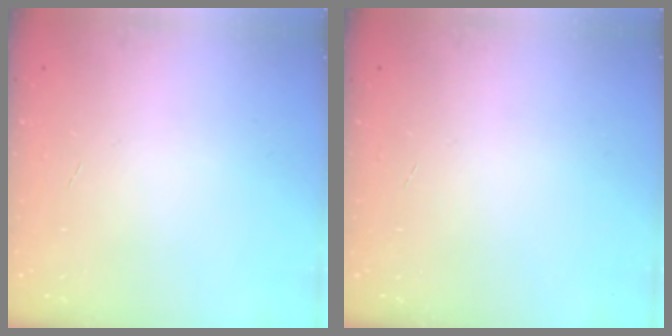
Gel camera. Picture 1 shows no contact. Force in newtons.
{"total": 0.0}